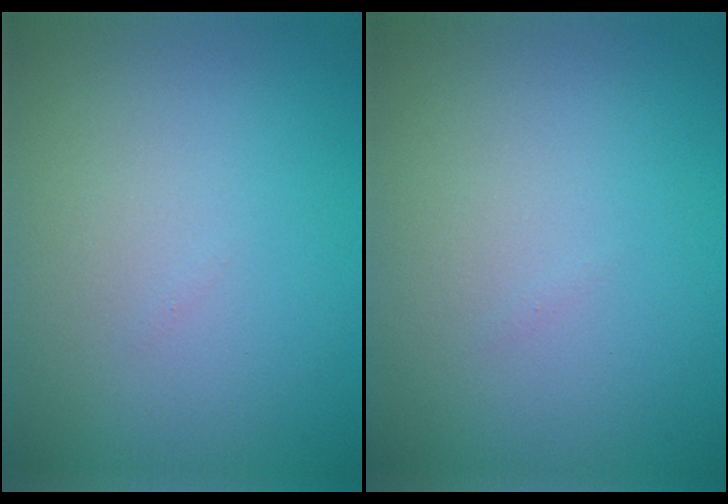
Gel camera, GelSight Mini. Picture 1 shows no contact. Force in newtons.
{"total": 0.0}